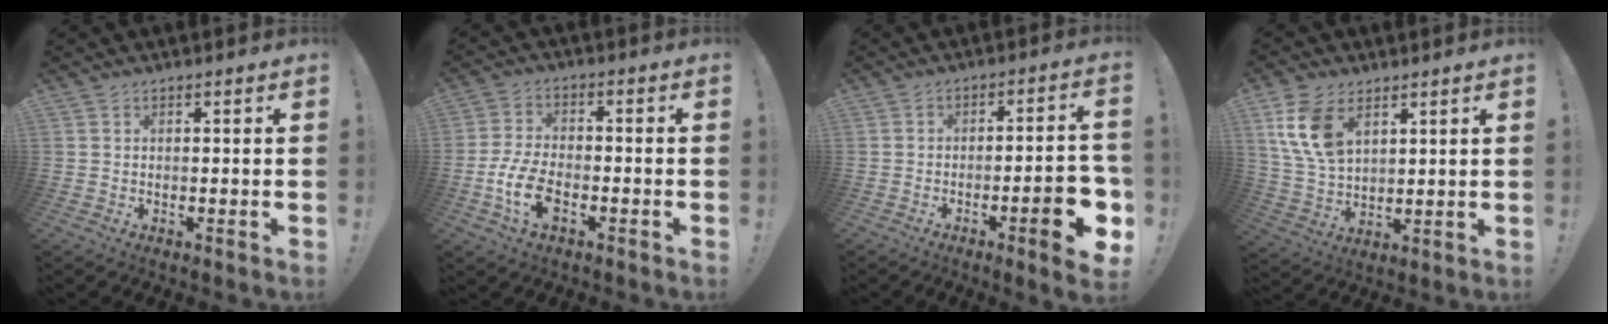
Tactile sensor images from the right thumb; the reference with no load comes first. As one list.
[{"total": 10.3, "force": [-4.3, 5.5, 7.6], "torque": [-0.164, 0.009, -0.073]}, {"total": 11.6, "force": [-4.3, 2.4, 10.5], "torque": [-0.136, 0.011, -0.061]}, {"total": 12.4, "force": [6.1, 7.5, 7.7], "torque": [-0.163, -0.018, 0.116]}]